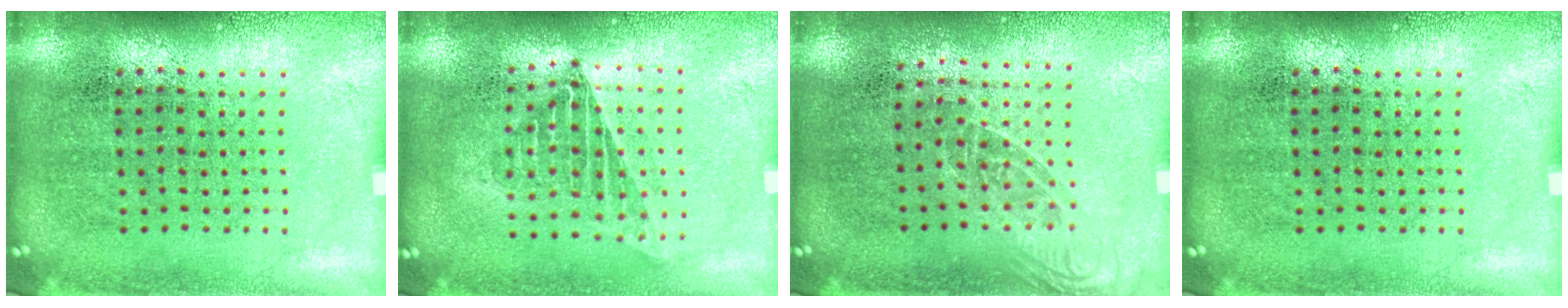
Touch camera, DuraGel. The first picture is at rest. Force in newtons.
{"total": 1.3, "press": 1.2, "slide": 0.5}
{"total": 1.4, "press": 1.0, "slide": 0.9}
{"total": 0.0}